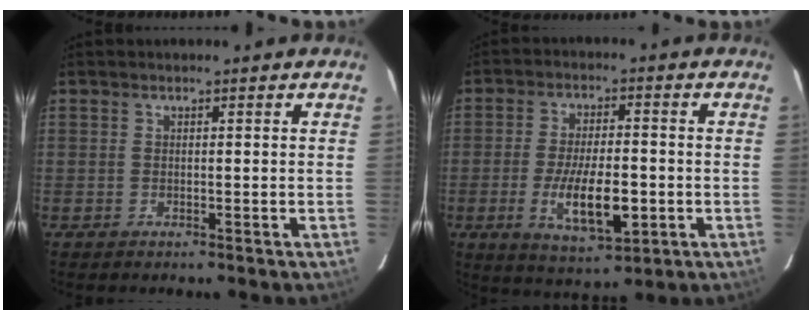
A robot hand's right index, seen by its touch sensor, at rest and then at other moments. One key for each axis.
{"total": 11.7, "fx": -3.2, "fy": 4.2, "fz": 10.5, "tx": -0.203, "ty": -0.017, "tz": -0.048}